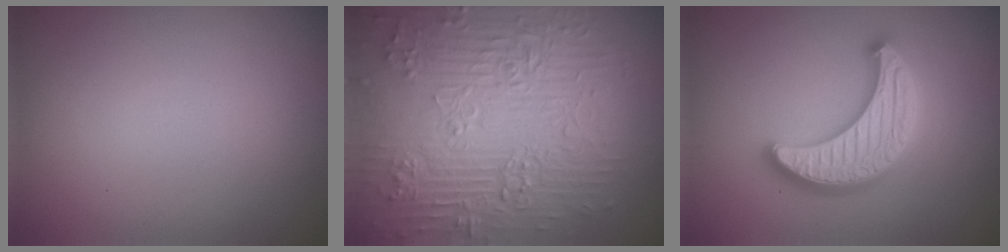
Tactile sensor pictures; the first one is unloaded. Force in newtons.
{"total": 11.0, "press": 7.5, "slide": 8.0}
{"total": 5.3, "press": 5.2, "slide": 0.9}